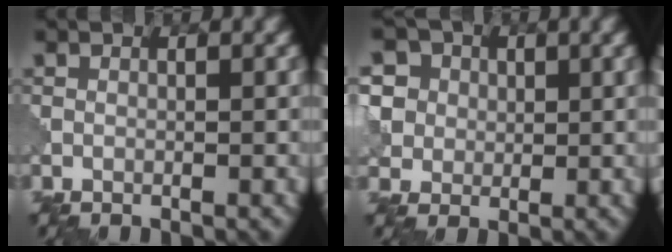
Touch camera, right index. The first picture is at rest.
{"total": 6.2, "force": [2.7, 5.3, 1.6], "torque": [-0.060, 0.022, 0.035]}